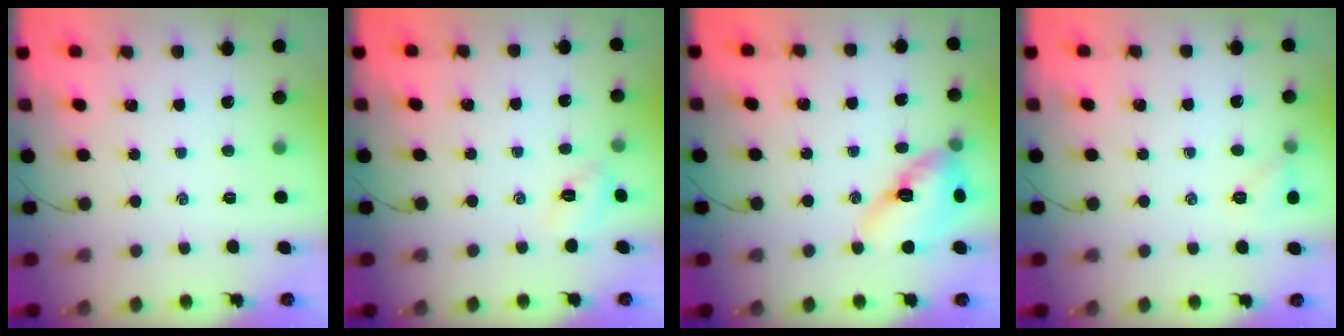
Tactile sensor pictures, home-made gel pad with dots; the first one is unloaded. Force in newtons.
{"total": 5.0, "press": 4.8, "slide": 1.5}
{"total": 14.6, "press": 14.4, "slide": 2.5}
{"total": 5.9, "press": 5.7, "slide": 1.5}